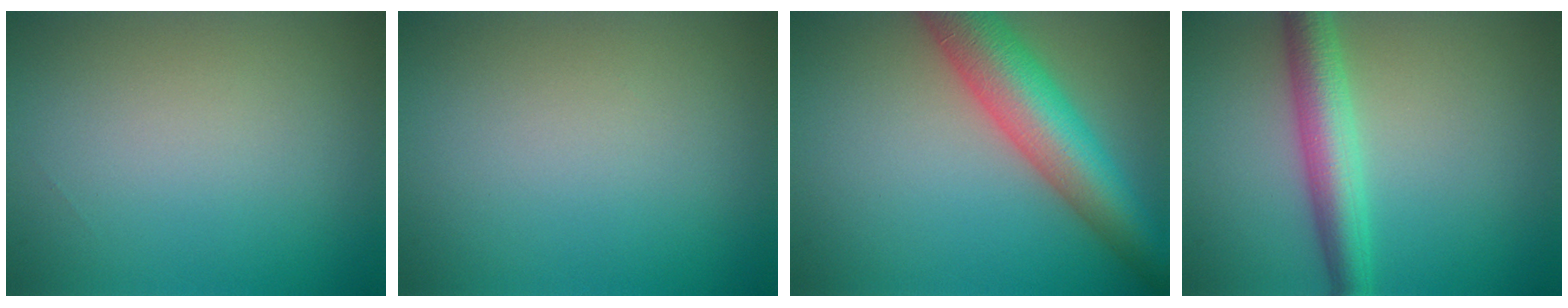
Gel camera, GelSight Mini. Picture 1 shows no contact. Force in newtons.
{"total": 0.0}
{"total": 8.4, "press": 8.4, "slide": 0.4}
{"total": 4.9, "press": 4.9, "slide": 0.0}